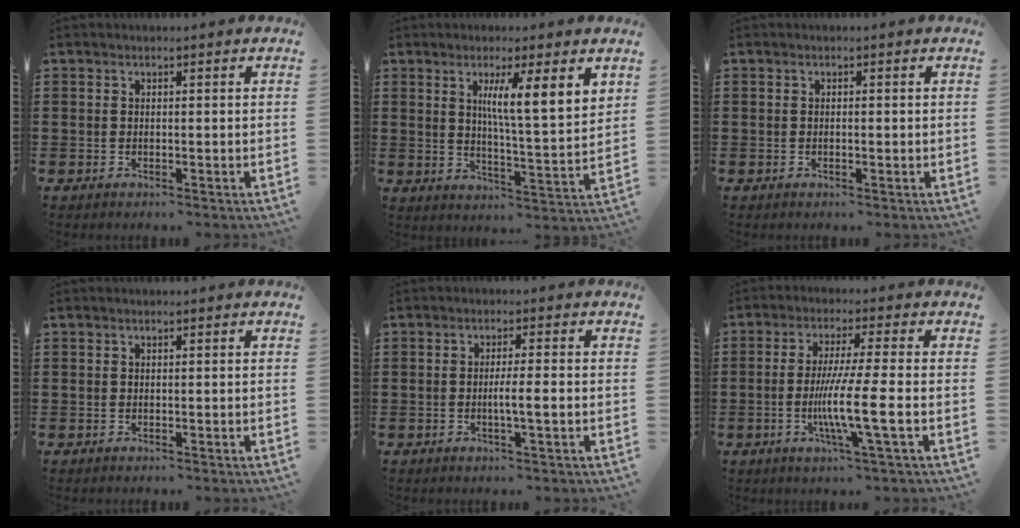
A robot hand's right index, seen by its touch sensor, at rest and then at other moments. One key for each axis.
{"total": 6.4, "fx": 3.0, "fy": 0.1, "fz": 5.6, "tx": -0.102, "ty": -0.013, "tz": 0.043}
{"total": 0.5, "fx": -0.1, "fy": 0.2, "fz": 0.5, "tx": -0.010, "ty": -0.002, "tz": -0.001}
{"total": 0.0}
{"total": 3.1, "fx": -0.7, "fy": 0.0, "fz": 3.0, "tx": -0.052, "ty": -0.005, "tz": -0.015}
{"total": 9.2, "fx": -2.2, "fy": -0.1, "fz": 8.9, "tx": -0.171, "ty": -0.021, "tz": -0.044}